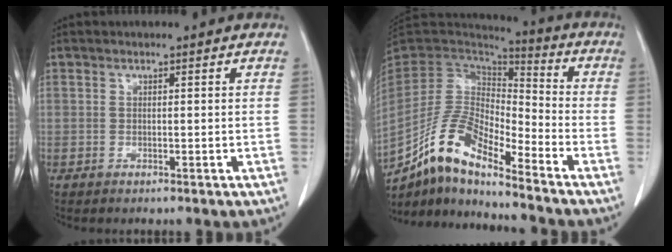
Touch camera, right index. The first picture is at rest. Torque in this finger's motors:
{"motor_torque": [0.12, -0.09, 0.07, -0.01]}